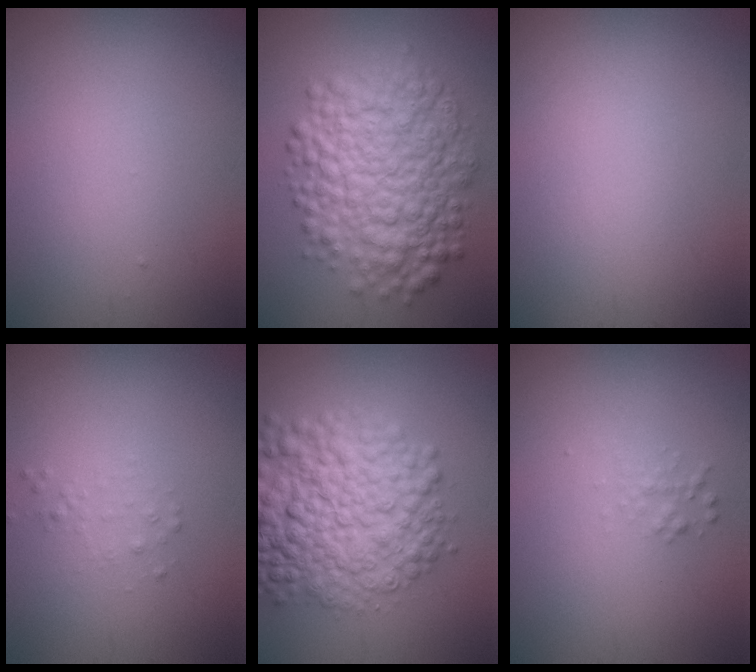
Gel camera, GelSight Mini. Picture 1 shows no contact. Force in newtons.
{"total": 9.0, "press": 9.0, "slide": 0.1}
{"total": 0.0}
{"total": 0.8, "press": 0.8, "slide": 0.1}
{"total": 9.8, "press": 9.8, "slide": 0.2}
{"total": 0.9, "press": 0.9, "slide": 0.1}